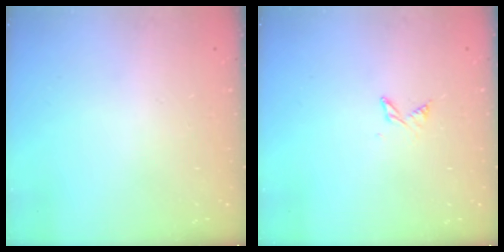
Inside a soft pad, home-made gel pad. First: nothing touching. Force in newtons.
{"total": 3.6, "press": 3.6, "slide": 0.5}